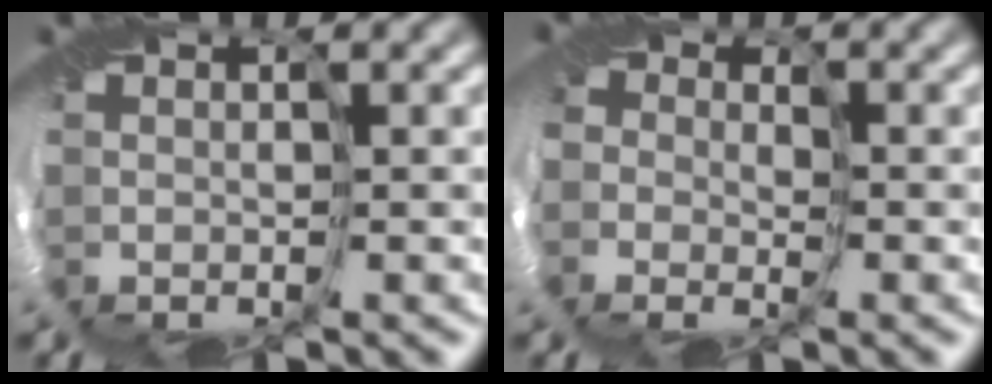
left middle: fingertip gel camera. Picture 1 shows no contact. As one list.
[{"total": 3.1, "force": [-0.6, 3.0, 0.7], "torque": [-0.003, -0.009, -0.029]}]